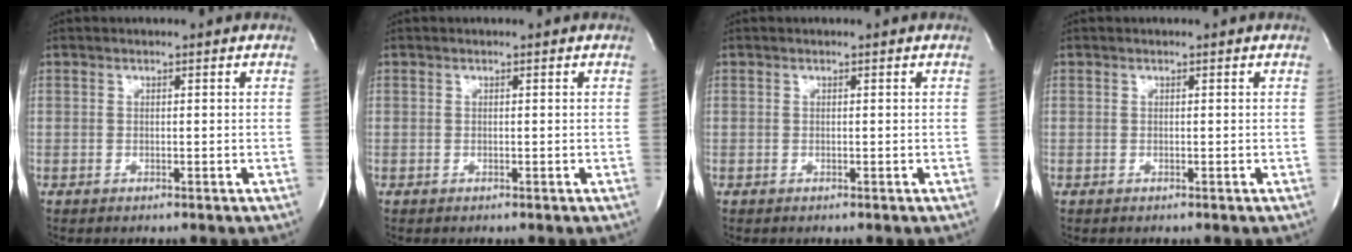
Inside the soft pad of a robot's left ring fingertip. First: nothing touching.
{"total": 0.0}
{"total": 0.0}
{"total": 0.0}